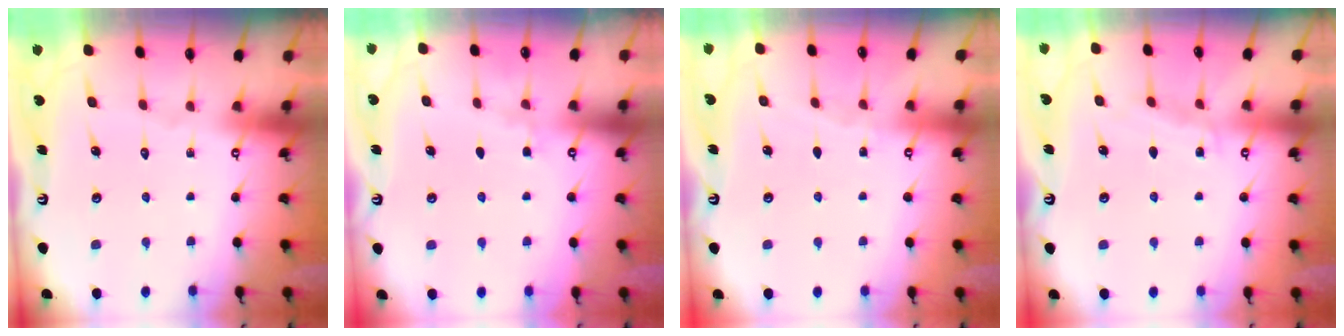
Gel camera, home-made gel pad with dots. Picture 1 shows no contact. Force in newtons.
{"total": 4.4, "press": 4.3, "slide": 0.5}
{"total": 2.7, "press": 2.6, "slide": 0.3}
{"total": 5.4, "press": 5.4, "slide": 0.6}